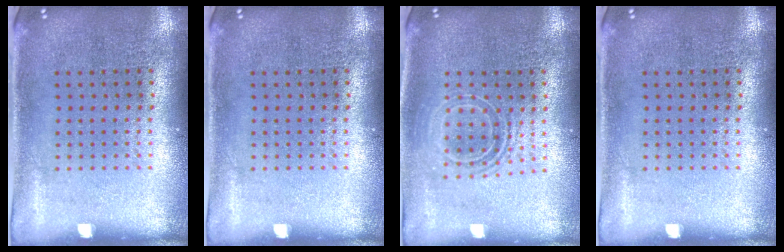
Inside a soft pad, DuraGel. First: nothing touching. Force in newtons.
{"total": 0.0}
{"total": 1.7, "press": 1.4, "slide": 1.0}
{"total": 0.0}